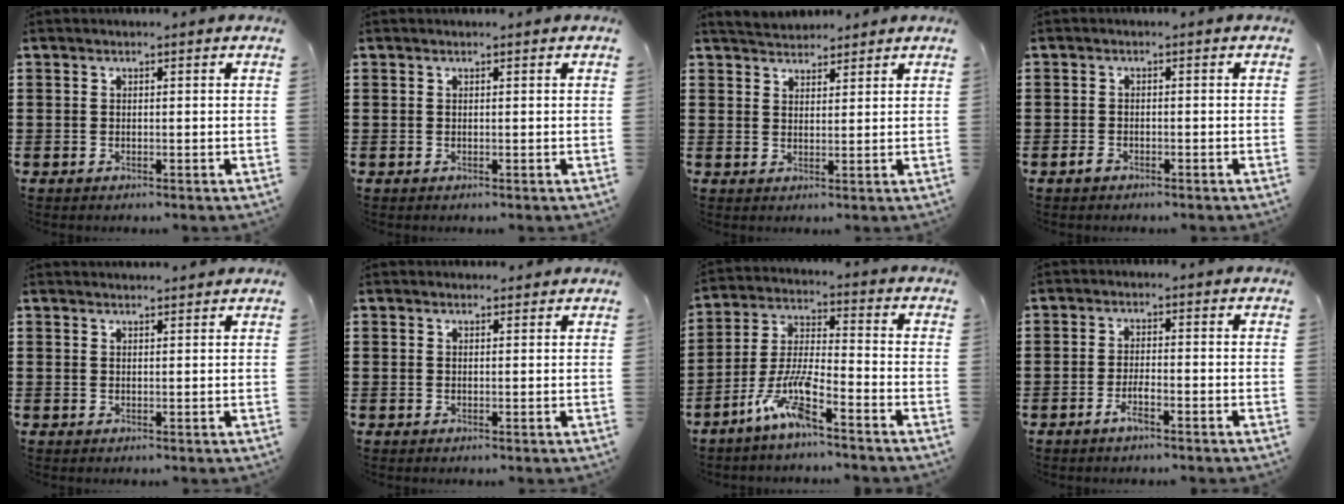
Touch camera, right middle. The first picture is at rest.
{"total": 0.0}
{"total": 3.2, "force": [3.2, 0.7, -0.1], "torque": [-0.009, -0.006, 0.062]}
{"total": 1.5, "force": [-1.2, 0.7, 0.7], "torque": [-0.023, -0.005, -0.025]}
{"total": 1.3, "force": [1.2, -0.1, 0.0], "torque": [-0.002, -0.003, 0.024]}
{"total": 0.8, "force": [0.8, 0.3, -0.1], "torque": [0.007, -0.004, 0.014]}
{"total": 8.4, "force": [-5.8, 1.0, 6.0], "torque": [-0.138, -0.009, -0.114]}
{"total": 2.9, "force": [-1.7, 0.5, 2.3], "torque": [-0.047, -0.002, -0.032]}